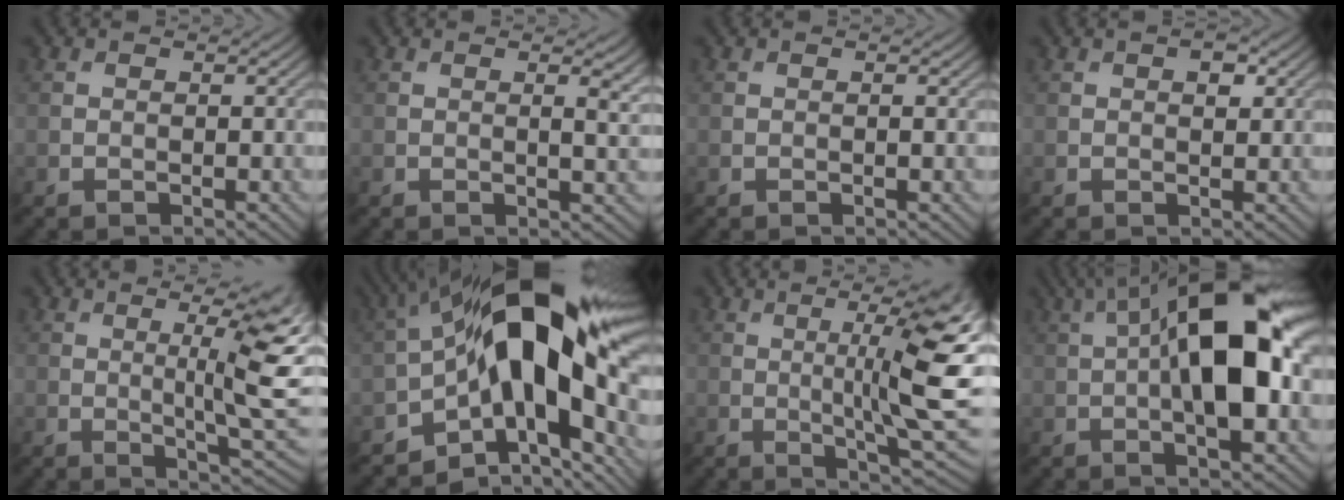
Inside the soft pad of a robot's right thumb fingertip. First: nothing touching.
{"total": 3.0, "force": [0.9, 0.8, 2.7], "torque": [-0.044, 0.000, 0.014]}
{"total": 0.0}
{"total": 1.9, "force": [0.8, 0.9, 1.5], "torque": [-0.021, 0.000, 0.012]}
{"total": 10.6, "force": [1.7, 2.1, 10.2], "torque": [-0.144, 0.007, 0.033]}
{"total": 17.6, "force": [-0.3, 8.2, 15.6], "torque": [-0.238, 0.019, -0.021]}
{"total": 13.3, "force": [1.3, 2.4, 13.0], "torque": [-0.172, 0.012, 0.033]}
{"total": 17.0, "force": [2.1, 6.3, 15.7], "torque": [-0.245, 0.042, 0.013]}